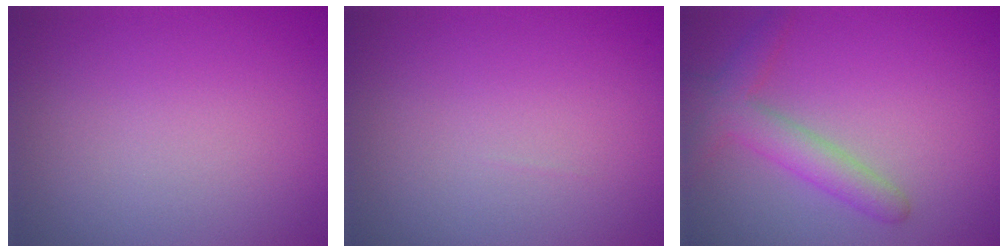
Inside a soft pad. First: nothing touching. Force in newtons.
{"total": 0.0}
{"total": 3.3, "press": 3.3, "slide": 0.2}